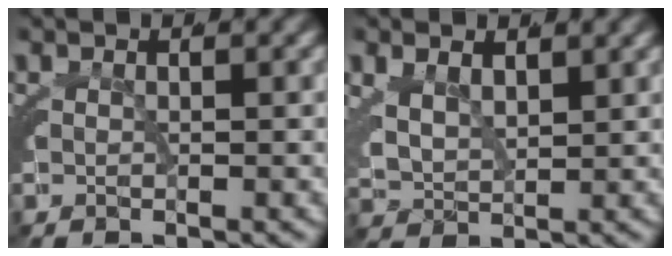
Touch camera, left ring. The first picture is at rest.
{"total": 3.2, "force": [1.6, 2.1, 1.8], "torque": [-0.055, -0.019, 0.042]}